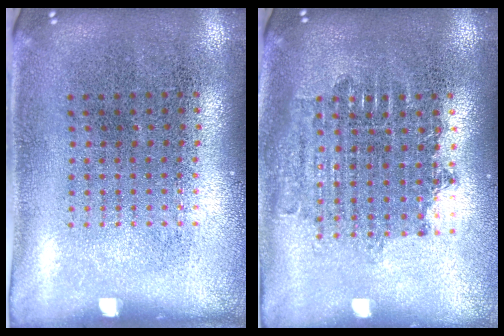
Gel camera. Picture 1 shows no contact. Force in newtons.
{"total": 1.7, "press": 1.4, "slide": 1.0}